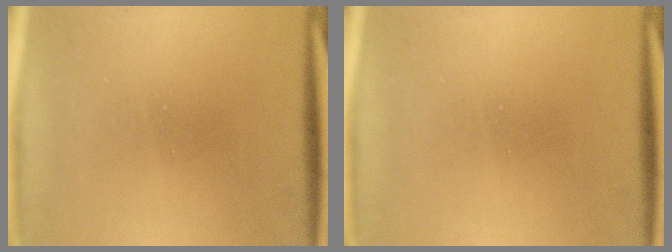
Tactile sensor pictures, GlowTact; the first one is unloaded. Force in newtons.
{"total": 0.0}